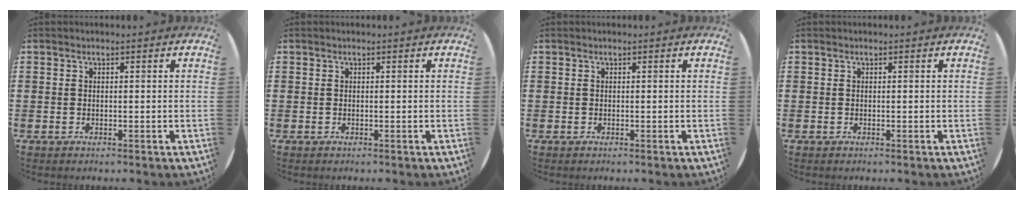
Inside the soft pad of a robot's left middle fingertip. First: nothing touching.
{"total": 0.0}
{"total": 0.0}
{"total": 0.0}